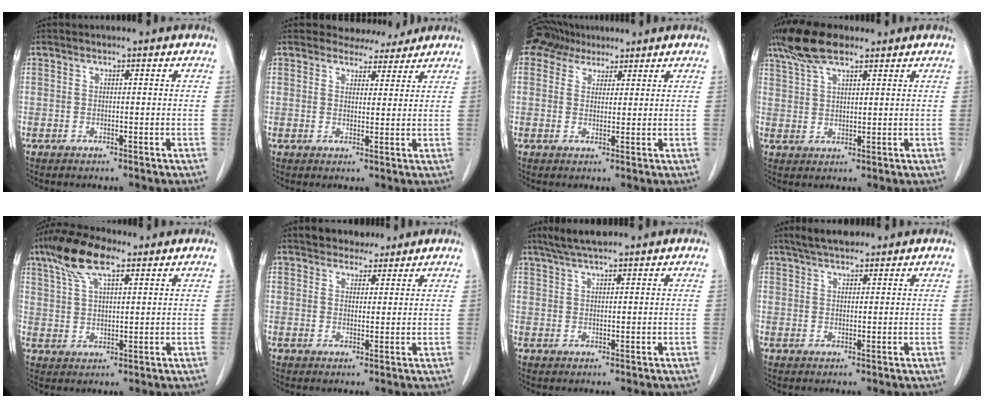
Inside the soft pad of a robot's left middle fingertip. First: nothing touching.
{"total": 4.0, "force": [3.7, 1.5, 0.0], "torque": [0.001, -0.001, 0.048]}
{"total": 5.2, "force": [4.4, 2.7, 0.6], "torque": [-0.019, 0.023, 0.080]}
{"total": 7.6, "force": [5.8, 2.0, 4.6], "torque": [-0.099, 0.017, 0.110]}
{"total": 9.0, "force": [5.7, 2.6, 6.5], "torque": [-0.134, 0.019, 0.109]}
{"total": 4.1, "force": [3.5, 1.9, 1.0], "torque": [-0.011, 0.008, 0.056]}
{"total": 4.8, "force": [4.0, 0.5, 2.6], "torque": [-0.054, 0.015, 0.073]}
{"total": 4.9, "force": [4.1, 1.4, 2.3], "torque": [-0.048, 0.017, 0.072]}